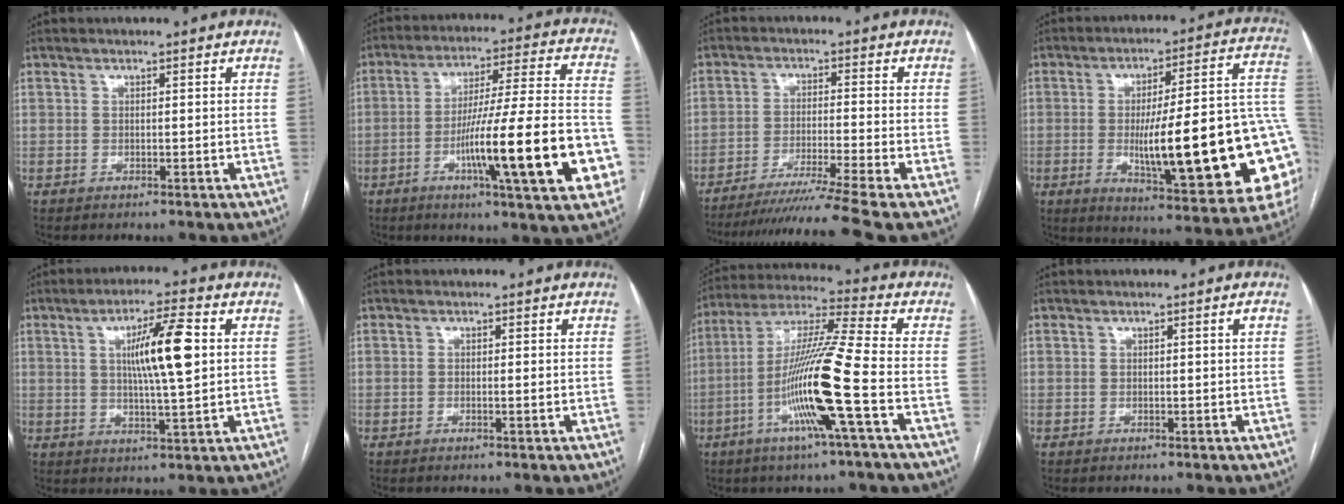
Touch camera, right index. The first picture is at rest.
{"total": 21.4, "force": [-7.0, 1.2, 20.2], "torque": [-0.274, 0.000, -0.102]}
{"total": 13.2, "force": [-11.0, -3.5, 6.4], "torque": [-0.085, -0.030, -0.173]}
{"total": 27.2, "force": [-4.1, 4.1, 26.6], "torque": [-0.293, 0.006, -0.054]}
{"total": 9.9, "force": [1.9, 0.7, 9.7], "torque": [-0.167, 0.003, 0.033]}
{"total": 0.8, "force": [-0.1, 0.1, 0.8], "torque": [-0.014, -0.001, -0.001]}
{"total": 15.9, "force": [-4.9, -1.3, 15.0], "torque": [-0.294, -0.008, -0.102]}
{"total": 0.6, "force": [0.1, -0.1, 0.6], "torque": [-0.009, 0.002, 0.002]}